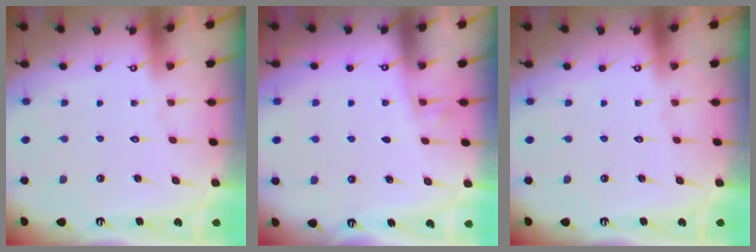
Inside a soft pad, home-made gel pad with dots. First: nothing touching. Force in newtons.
{"total": 2.9, "press": 2.9, "slide": 0.4}
{"total": 0.0}